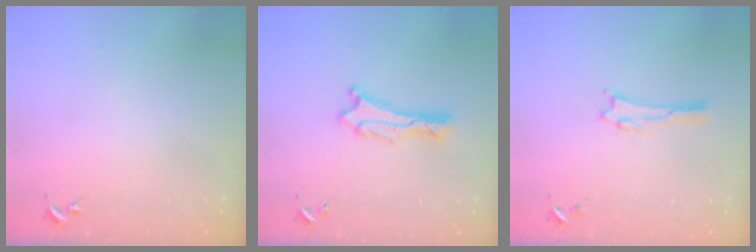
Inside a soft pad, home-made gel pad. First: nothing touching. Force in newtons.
{"total": 1.5, "press": 1.5, "slide": 0.1}
{"total": 1.0, "press": 1.0, "slide": 0.1}